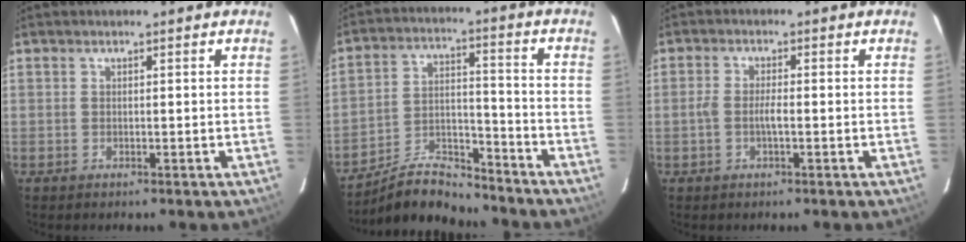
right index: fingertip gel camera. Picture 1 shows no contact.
{"total": 10.9, "force": [-10.0, 3.0, 3.0], "torque": [-0.068, 0.025, -0.173]}
{"total": 2.8, "force": [-0.8, 0.7, 2.5], "torque": [-0.056, 0.004, -0.018]}